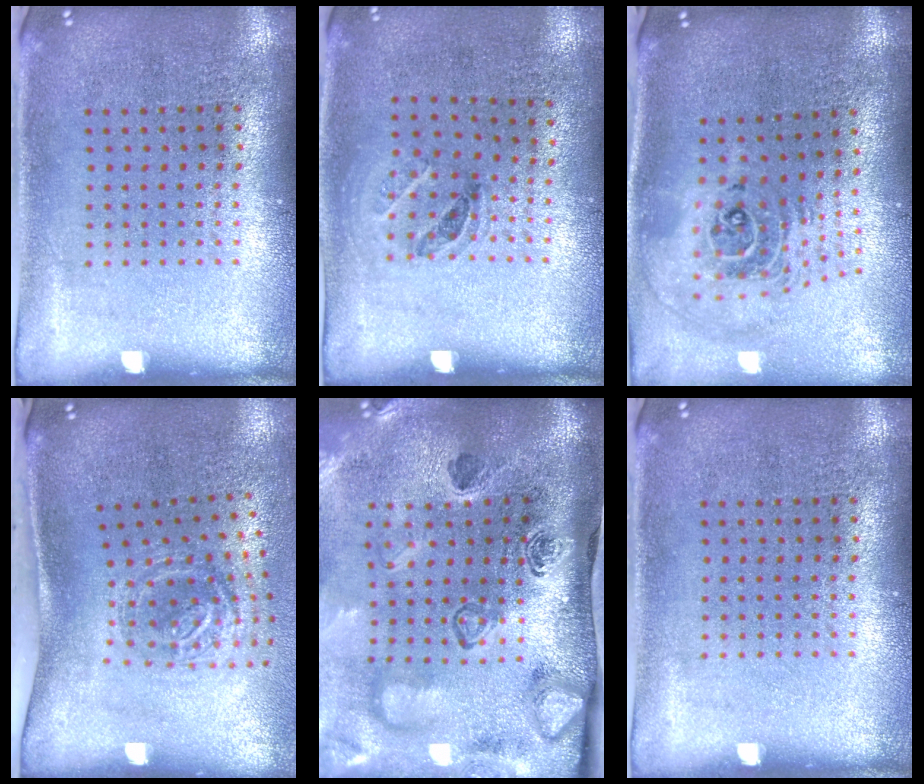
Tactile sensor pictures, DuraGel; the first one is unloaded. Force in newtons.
{"total": 1.1, "press": 0.7, "slide": 0.9}
{"total": 2.4, "press": 1.7, "slide": 1.7}
{"total": 1.9, "press": 1.2, "slide": 1.5}
{"total": 4.9, "press": 3.3, "slide": 3.6}
{"total": 0.0}